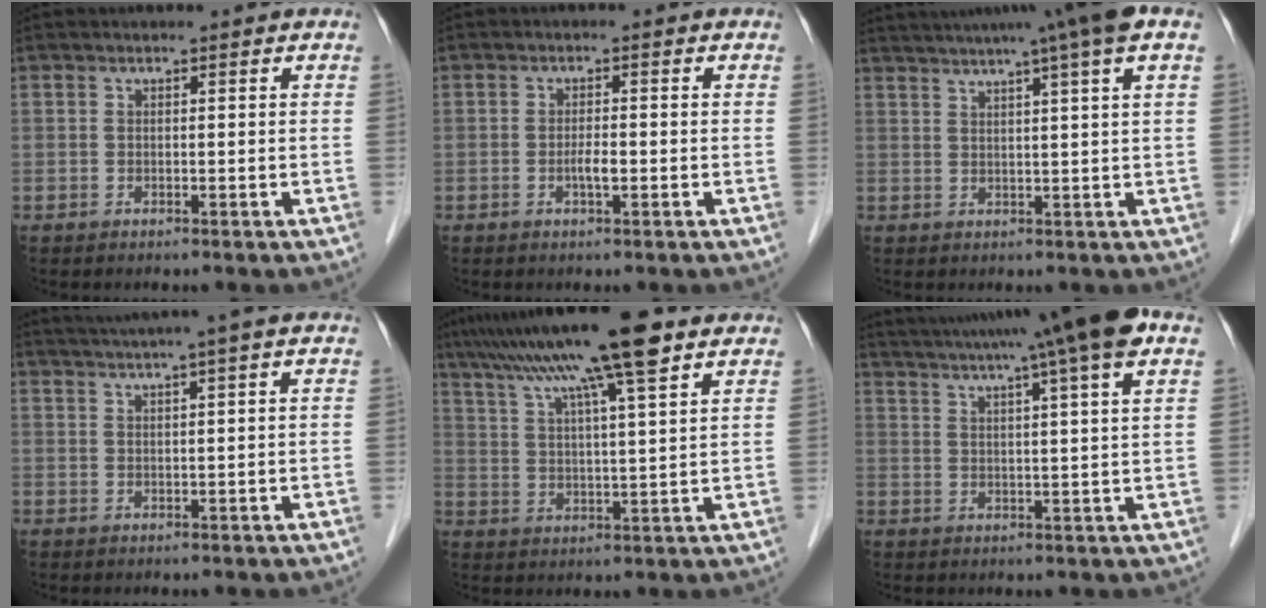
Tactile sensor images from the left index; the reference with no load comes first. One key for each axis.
{"total": 2.1, "fx": -0.7, "fy": 0.4, "fz": 1.9, "tx": -0.037, "ty": 0.001, "tz": -0.012}
{"total": 11.4, "fx": 8.0, "fy": -1.5, "fz": 8.0, "tx": -0.129, "ty": 0.027, "tz": 0.097}
{"total": 6.4, "fx": 4.9, "fy": -1.6, "fz": 3.7, "tx": -0.056, "ty": 0.021, "tz": 0.074}
{"total": 15.3, "fx": 10.6, "fy": 0.3, "fz": 11.1, "tx": -0.187, "ty": 0.038, "tz": 0.170}
{"total": 16.5, "fx": 12.5, "fy": -1.3, "fz": 10.7, "tx": -0.179, "ty": 0.024, "tz": 0.165}